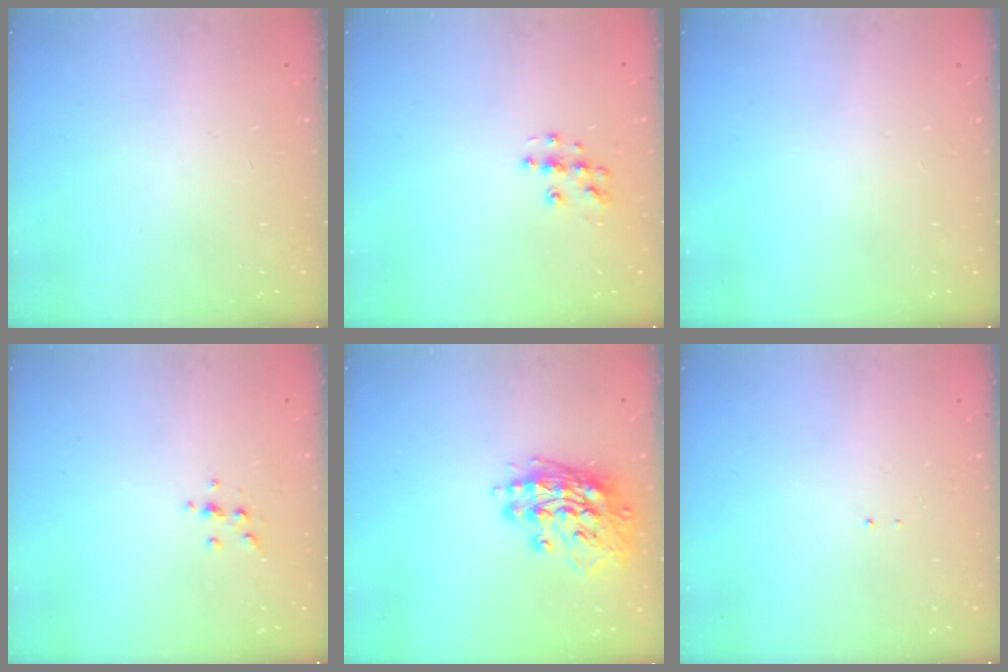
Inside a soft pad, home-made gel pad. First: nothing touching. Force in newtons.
{"total": 6.7, "press": 6.7, "slide": 0.3}
{"total": 0.0}
{"total": 3.8, "press": 3.6, "slide": 1.2}
{"total": 15.7, "press": 15.5, "slide": 2.5}
{"total": 0.7, "press": 0.7, "slide": 0.1}